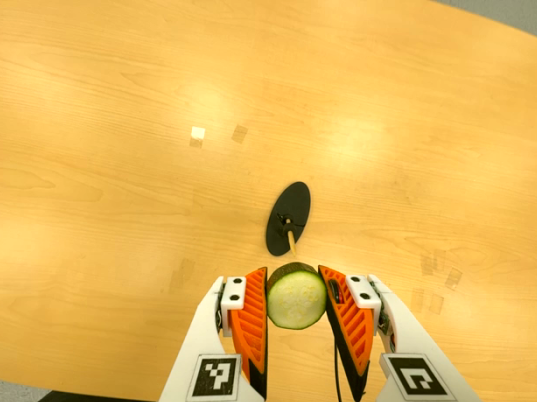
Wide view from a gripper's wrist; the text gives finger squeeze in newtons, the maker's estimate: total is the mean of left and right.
{"total": 11.4, "left": 10.5, "right": 12.3}